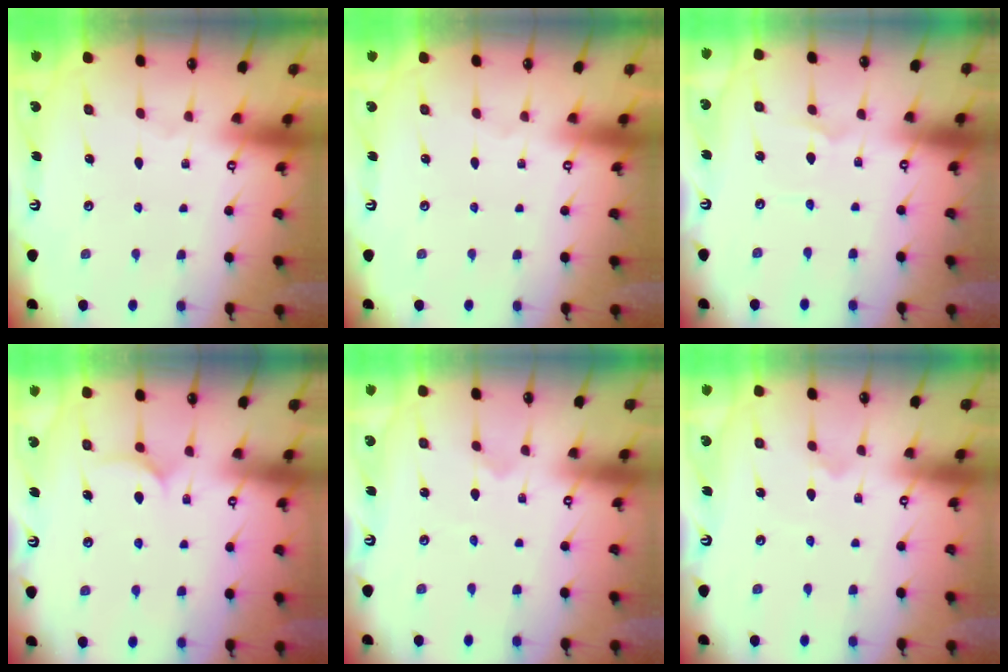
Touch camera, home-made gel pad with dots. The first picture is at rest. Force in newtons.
{"total": 0.0}
{"total": 1.3, "press": 1.3, "slide": 0.1}
{"total": 7.3, "press": 7.3, "slide": 0.3}
{"total": 0.0}
{"total": 1.7, "press": 1.7, "slide": 0.1}